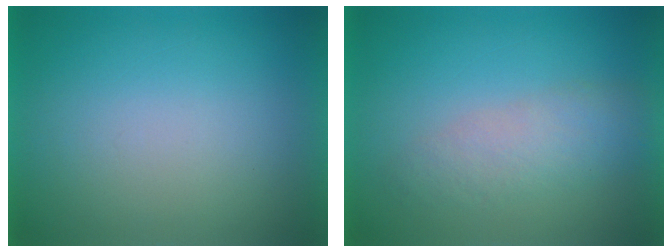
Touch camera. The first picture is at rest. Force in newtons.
{"total": 3.4}